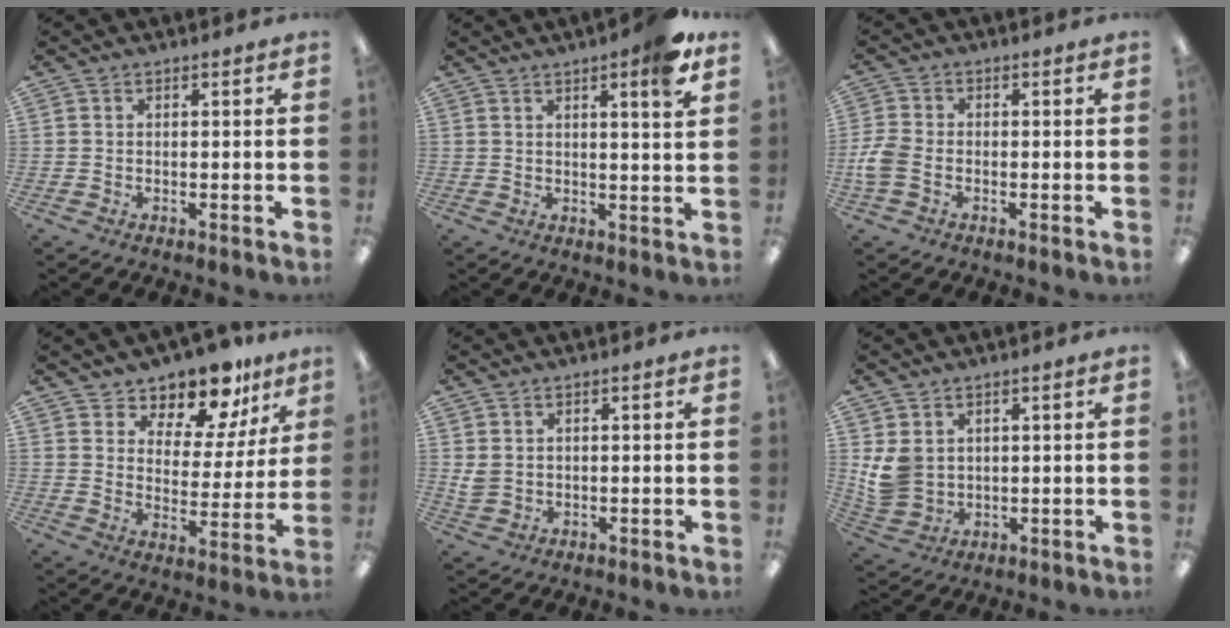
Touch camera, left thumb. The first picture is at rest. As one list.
[{"total": 6.4, "force": [4.0, 0.8, 5.0], "torque": [-0.074, -0.014, 0.060]}, {"total": 5.1, "force": [-1.5, 3.4, 3.5], "torque": [-0.075, 0.006, -0.029]}, {"total": 10.9, "force": [9.9, 3.9, 2.5], "torque": [-0.049, -0.087, 0.180]}, {"total": 2.8, "force": [1.0, 2.1, 1.4], "torque": [-0.029, 0.003, 0.020]}, {"total": 6.8, "force": [2.2, 5.6, 3.2], "torque": [-0.073, -0.001, 0.047]}]